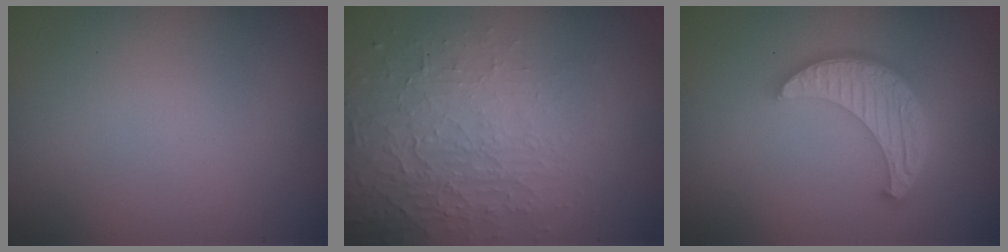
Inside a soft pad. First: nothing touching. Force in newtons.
{"total": 3.7, "press": 3.5, "slide": 1.4}
{"total": 5.6, "press": 4.3, "slide": 3.7}